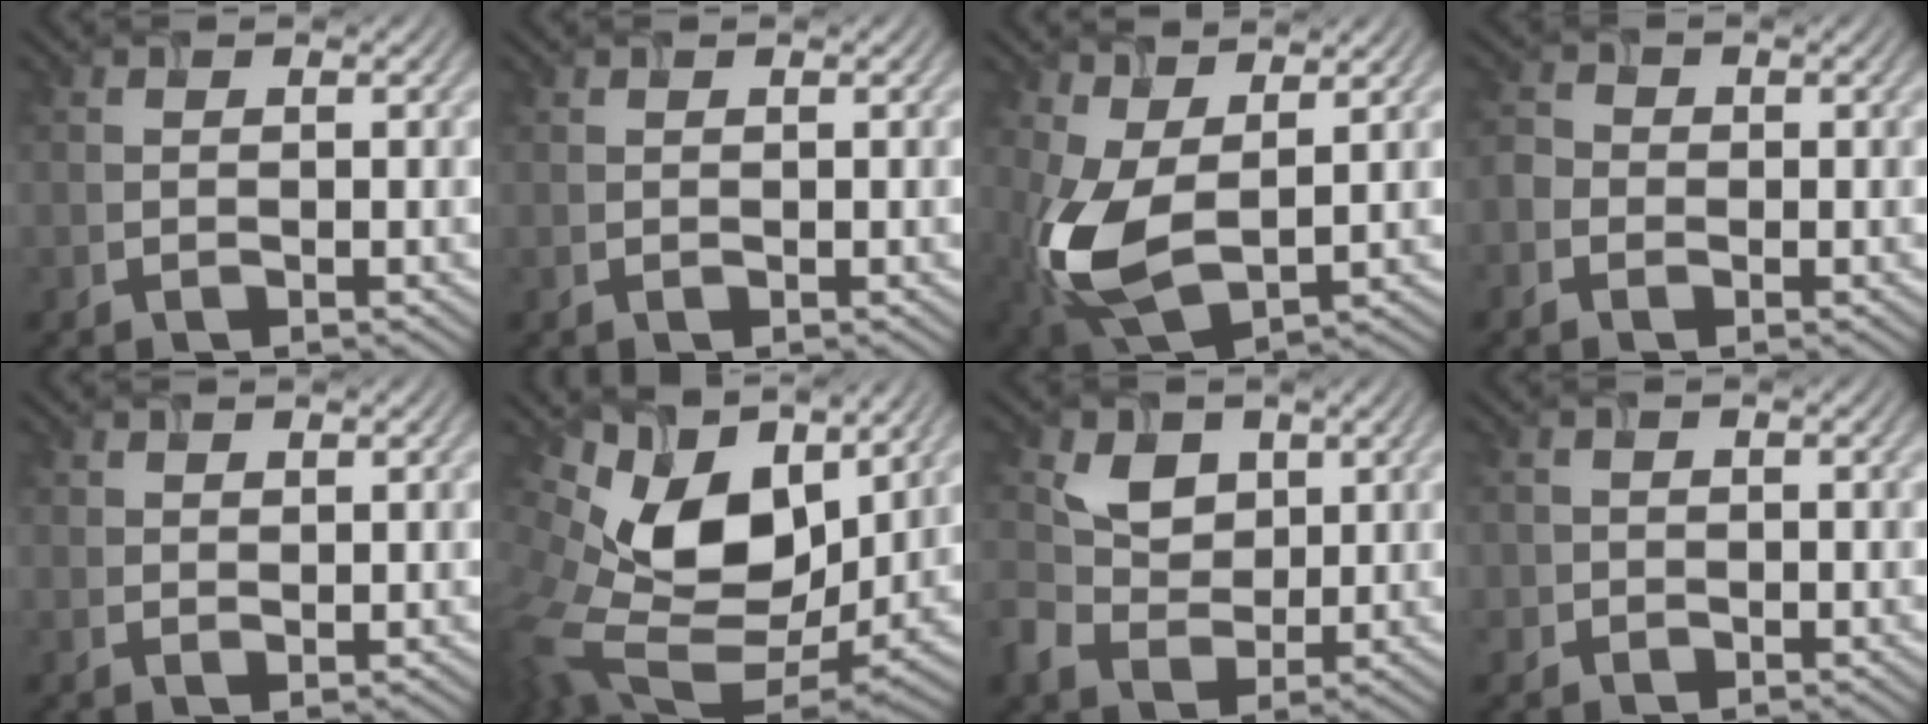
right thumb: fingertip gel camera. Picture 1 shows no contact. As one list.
[{"total": 0.0}, {"total": 8.9, "force": [0.9, 5.0, 7.4], "torque": [-0.185, -0.009, 0.019]}, {"total": 2.1, "force": [-1.2, 1.6, 0.7], "torque": [-0.017, 0.000, -0.031]}, {"total": 1.2, "force": [1.0, 0.5, 0.4], "torque": [-0.013, -0.003, 0.022]}, {"total": 15.0, "force": [4.9, 10.2, 9.9], "torque": [-0.226, -0.011, 0.095]}, {"total": 5.7, "force": [1.2, 4.7, 3.1], "torque": [-0.085, 0.000, 0.016]}, {"total": 1.4, "force": [-0.2, 1.4, 0.1], "torque": [0.005, -0.004, -0.006]}]